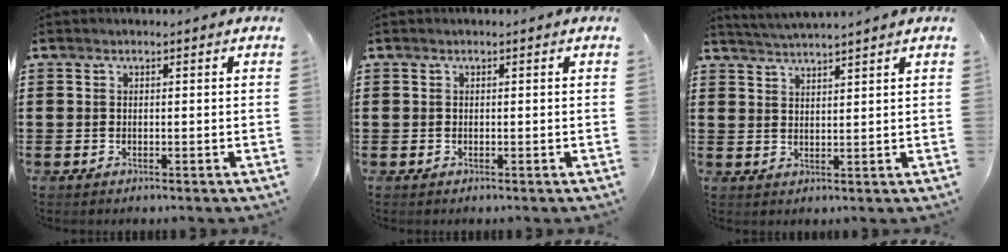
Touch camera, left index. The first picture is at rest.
{"total": 0.0}
{"total": 2.7, "force": [2.6, -0.8, 0.0], "torque": [-0.008, -0.011, 0.047]}